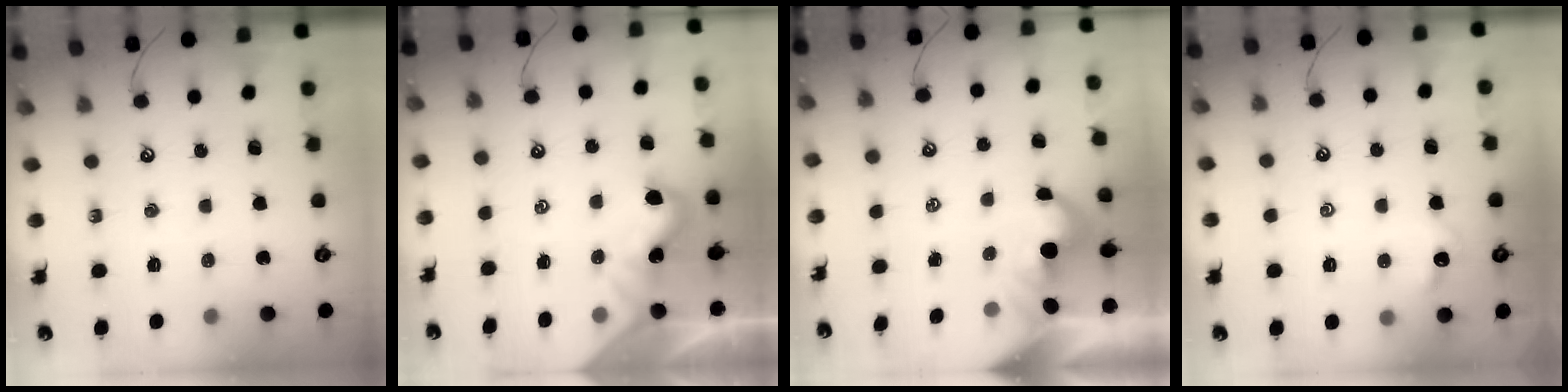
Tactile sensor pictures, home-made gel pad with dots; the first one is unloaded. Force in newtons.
{"total": 2.0, "press": 1.9, "slide": 0.4}
{"total": 1.7, "press": 1.4, "slide": 1.0}
{"total": 2.5, "press": 2.4, "slide": 0.6}